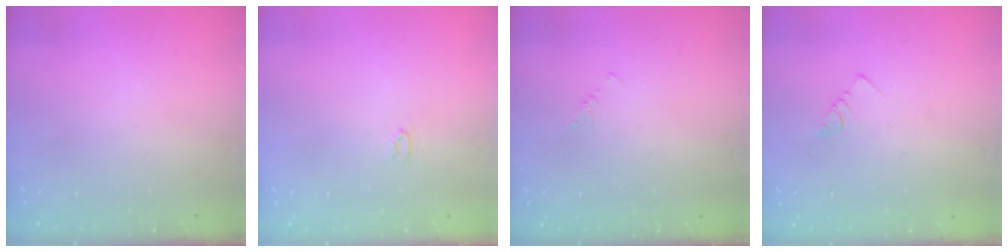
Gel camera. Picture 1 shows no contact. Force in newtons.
{"total": 2.0, "press": 2.0, "slide": 0.3}
{"total": 1.2, "press": 1.2, "slide": 0.2}
{"total": 3.0, "press": 3.0, "slide": 0.2}